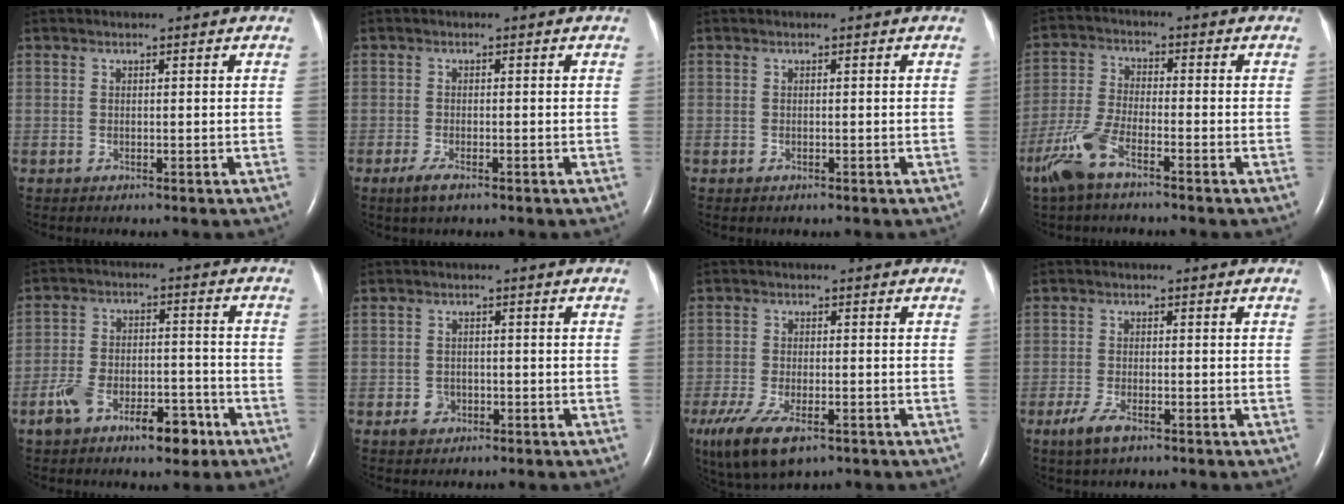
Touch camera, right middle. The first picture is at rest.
{"total": 2.4, "force": [-1.5, 0.6, 1.8], "torque": [-0.043, -0.004, -0.029]}
{"total": 0.0}
{"total": 7.5, "force": [-5.0, 1.7, 5.4], "torque": [-0.134, -0.012, -0.106]}
{"total": 10.3, "force": [-6.0, 4.5, 7.1], "torque": [-0.133, 0.019, -0.093]}
{"total": 2.2, "force": [-1.1, 1.8, 0.7], "torque": [-0.010, 0.005, -0.014]}
{"total": 12.1, "force": [-7.2, 5.1, 8.3], "torque": [-0.184, -0.027, -0.118]}
{"total": 3.8, "force": [-2.3, 1.1, 2.8], "torque": [-0.066, -0.005, -0.044]}